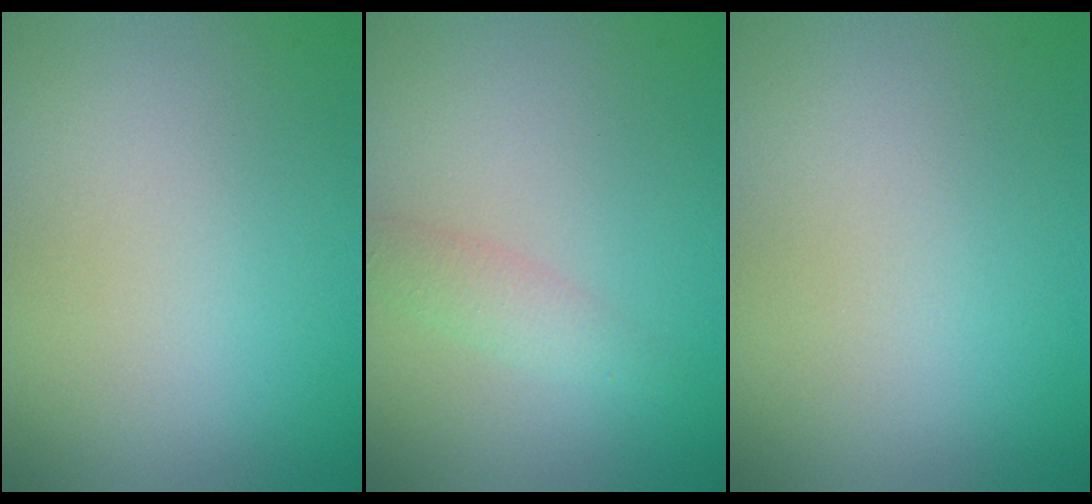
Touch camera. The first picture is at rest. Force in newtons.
{"total": 1.7, "press": 1.7, "slide": 0.1}
{"total": 0.0}